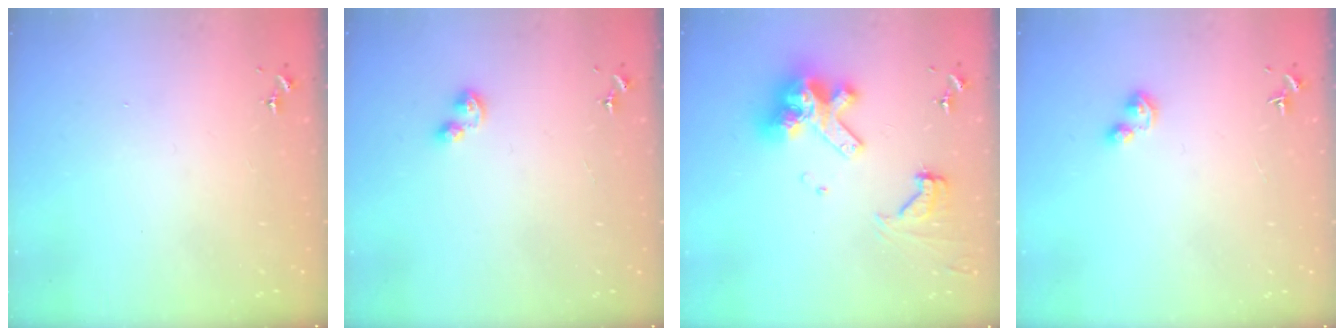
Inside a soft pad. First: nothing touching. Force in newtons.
{"total": 5.0, "press": 4.9, "slide": 0.9}
{"total": 16.9, "press": 16.8, "slide": 1.8}
{"total": 3.6, "press": 3.5, "slide": 0.8}